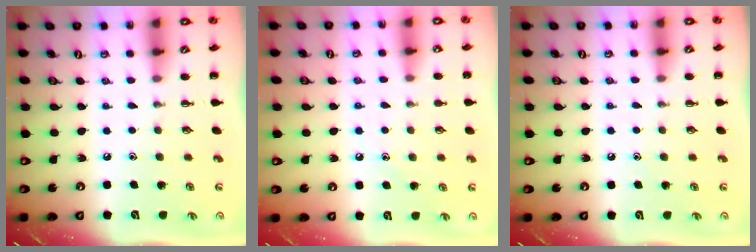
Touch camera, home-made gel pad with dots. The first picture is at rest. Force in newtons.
{"total": 7.9, "press": 7.6, "slide": 2.0}
{"total": 5.5, "press": 5.2, "slide": 1.8}